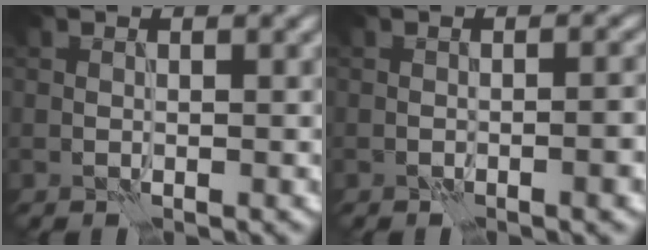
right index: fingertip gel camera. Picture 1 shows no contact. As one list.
[{"total": 2.5, "force": [-1.0, 0.7, 2.2], "torque": [-0.024, 0.006, -0.016]}]